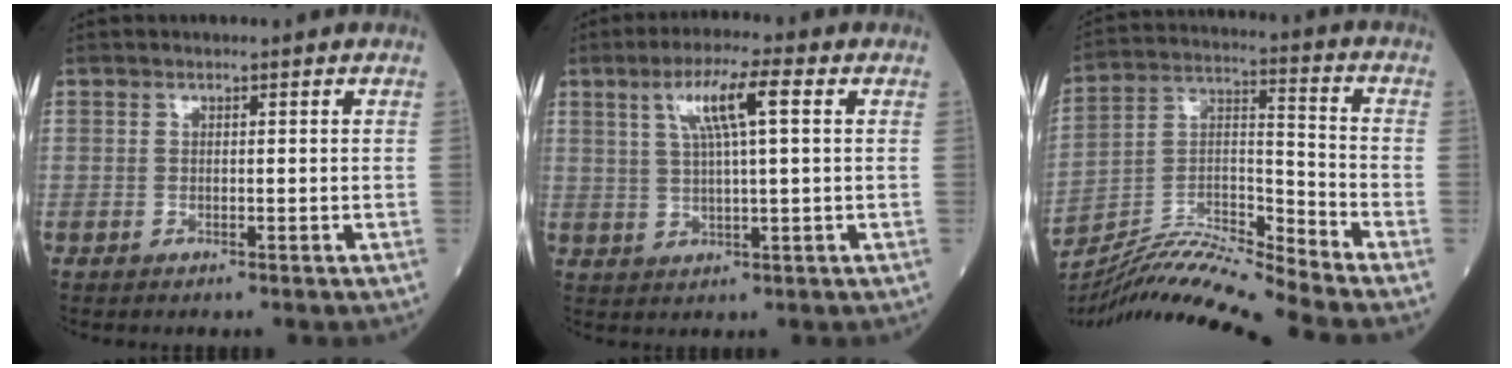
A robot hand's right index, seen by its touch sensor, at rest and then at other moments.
{"total": 7.4, "force": [2.6, 0.5, 6.9], "torque": [-0.131, 0.013, 0.048]}
{"total": 14.3, "force": [-13.5, -2.5, 4.1], "torque": [-0.070, 0.021, -0.248]}